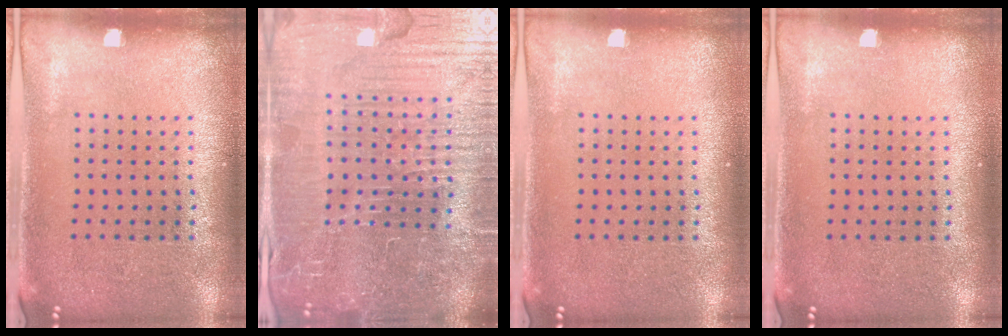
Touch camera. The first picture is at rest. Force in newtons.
{"total": 7.2, "press": 6.3, "slide": 3.4}
{"total": 0.0}
{"total": 0.0}